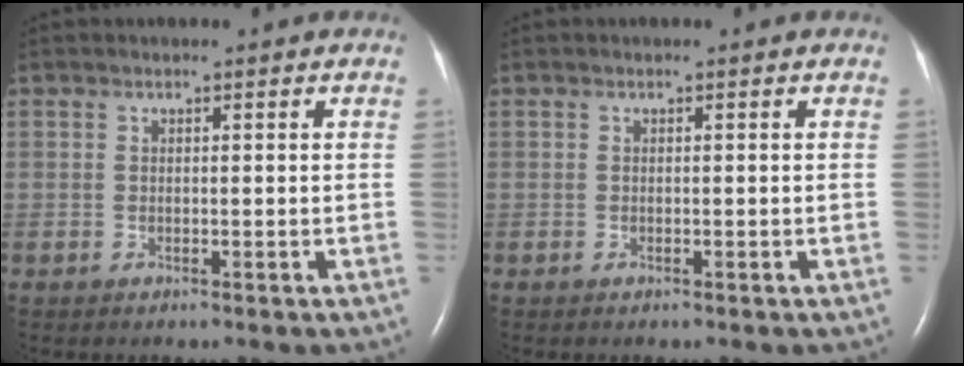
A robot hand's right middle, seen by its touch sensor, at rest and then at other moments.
{"total": 0.0}